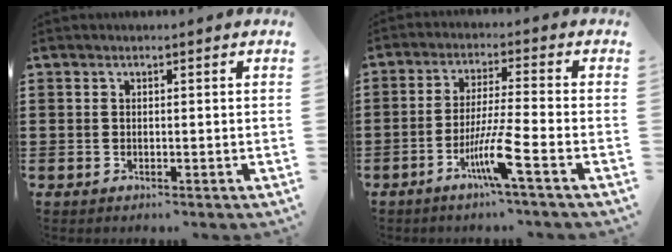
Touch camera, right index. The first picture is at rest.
{"total": 6.3, "force": [-3.2, -0.5, 5.4], "torque": [-0.109, -0.013, -0.062]}